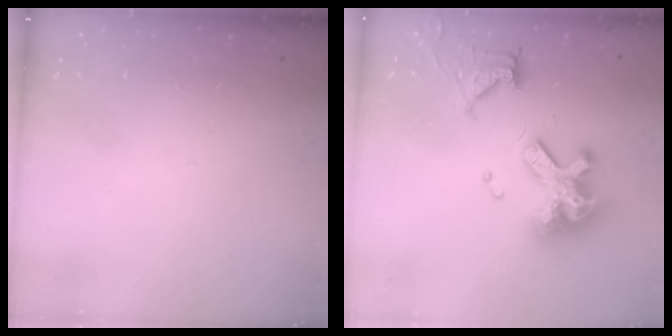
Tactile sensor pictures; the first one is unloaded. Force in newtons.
{"total": 15.7, "press": 15.6, "slide": 1.7}